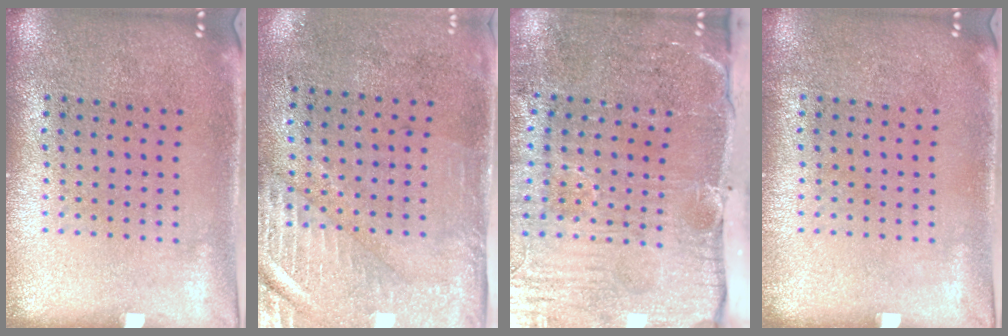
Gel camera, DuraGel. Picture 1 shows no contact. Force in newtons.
{"total": 3.0, "press": 2.4, "slide": 1.6}
{"total": 5.4, "press": 4.4, "slide": 3.1}
{"total": 0.0}